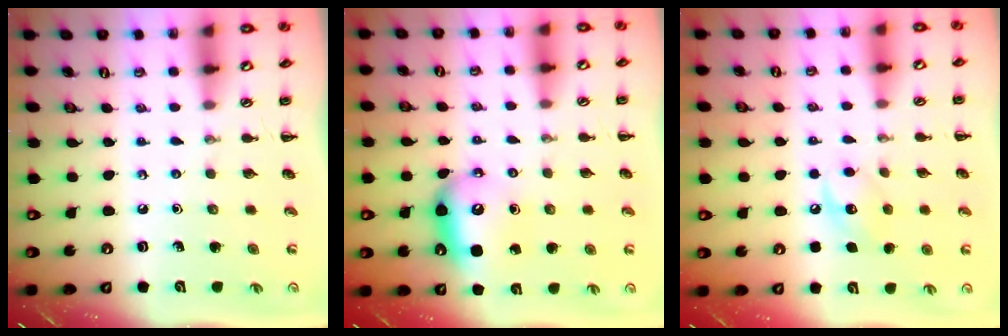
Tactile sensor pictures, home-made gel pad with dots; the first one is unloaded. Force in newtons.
{"total": 8.6, "press": 8.5, "slide": 0.9}
{"total": 8.3, "press": 8.3, "slide": 0.7}